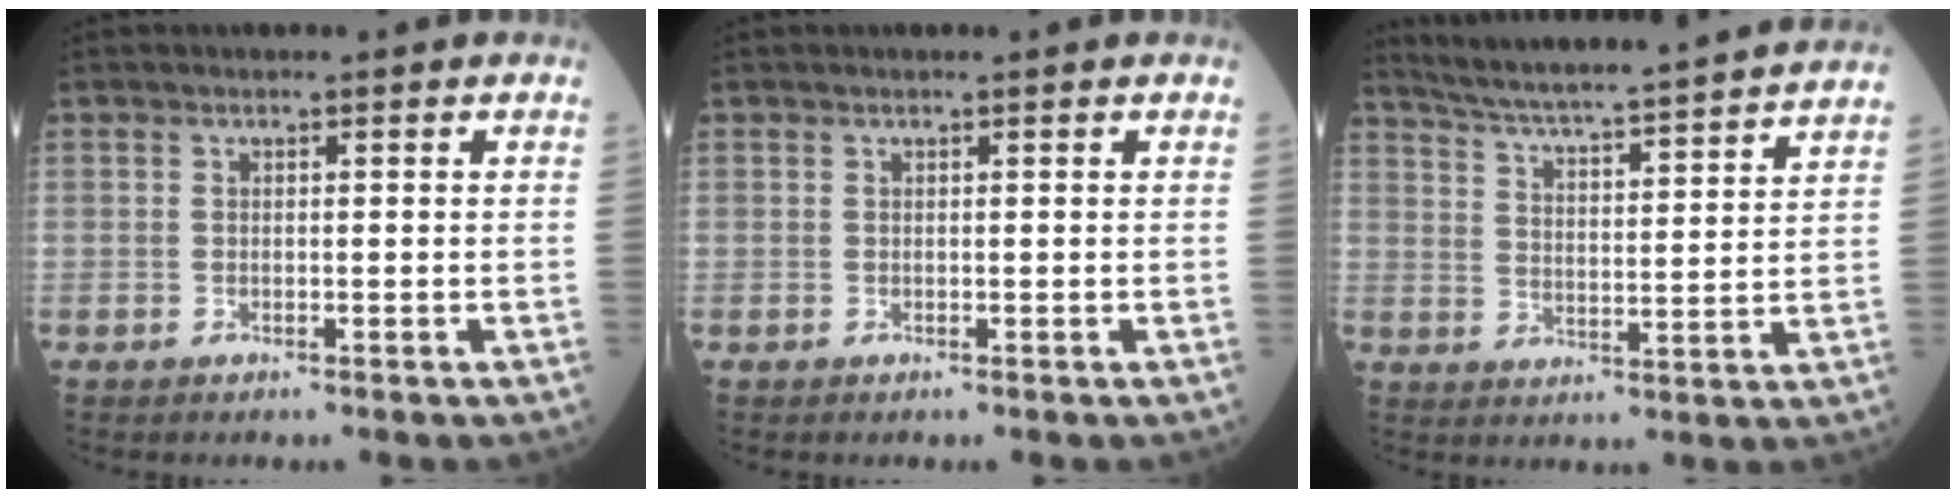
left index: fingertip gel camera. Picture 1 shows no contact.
{"total": 1.3, "force": [-1.2, -0.2, -0.5], "torque": [0.006, 0.002, -0.017]}
{"total": 18.5, "force": [16.9, -0.5, 7.4], "torque": [-0.130, -0.010, 0.237]}